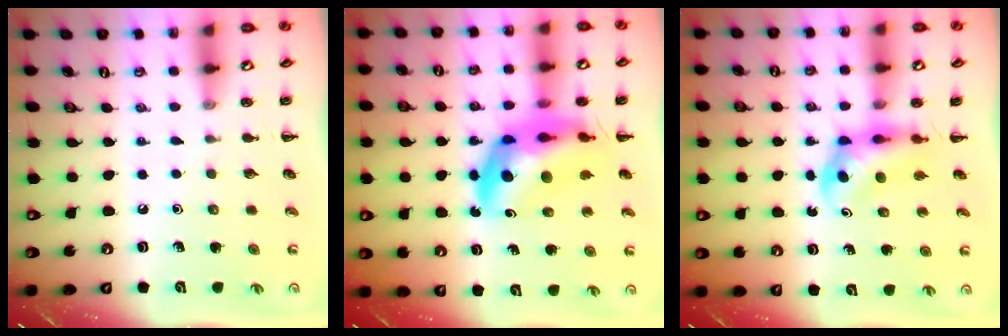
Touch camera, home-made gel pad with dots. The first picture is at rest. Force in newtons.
{"total": 15.9, "press": 15.3, "slide": 4.5}
{"total": 4.5, "press": 4.5, "slide": 0.7}